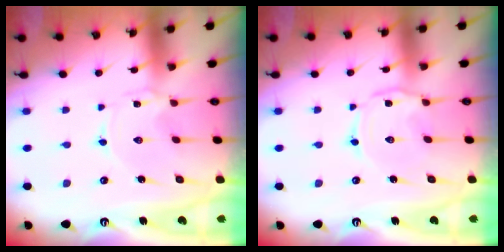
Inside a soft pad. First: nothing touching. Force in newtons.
{"total": 2.8, "press": 2.8, "slide": 0.4}